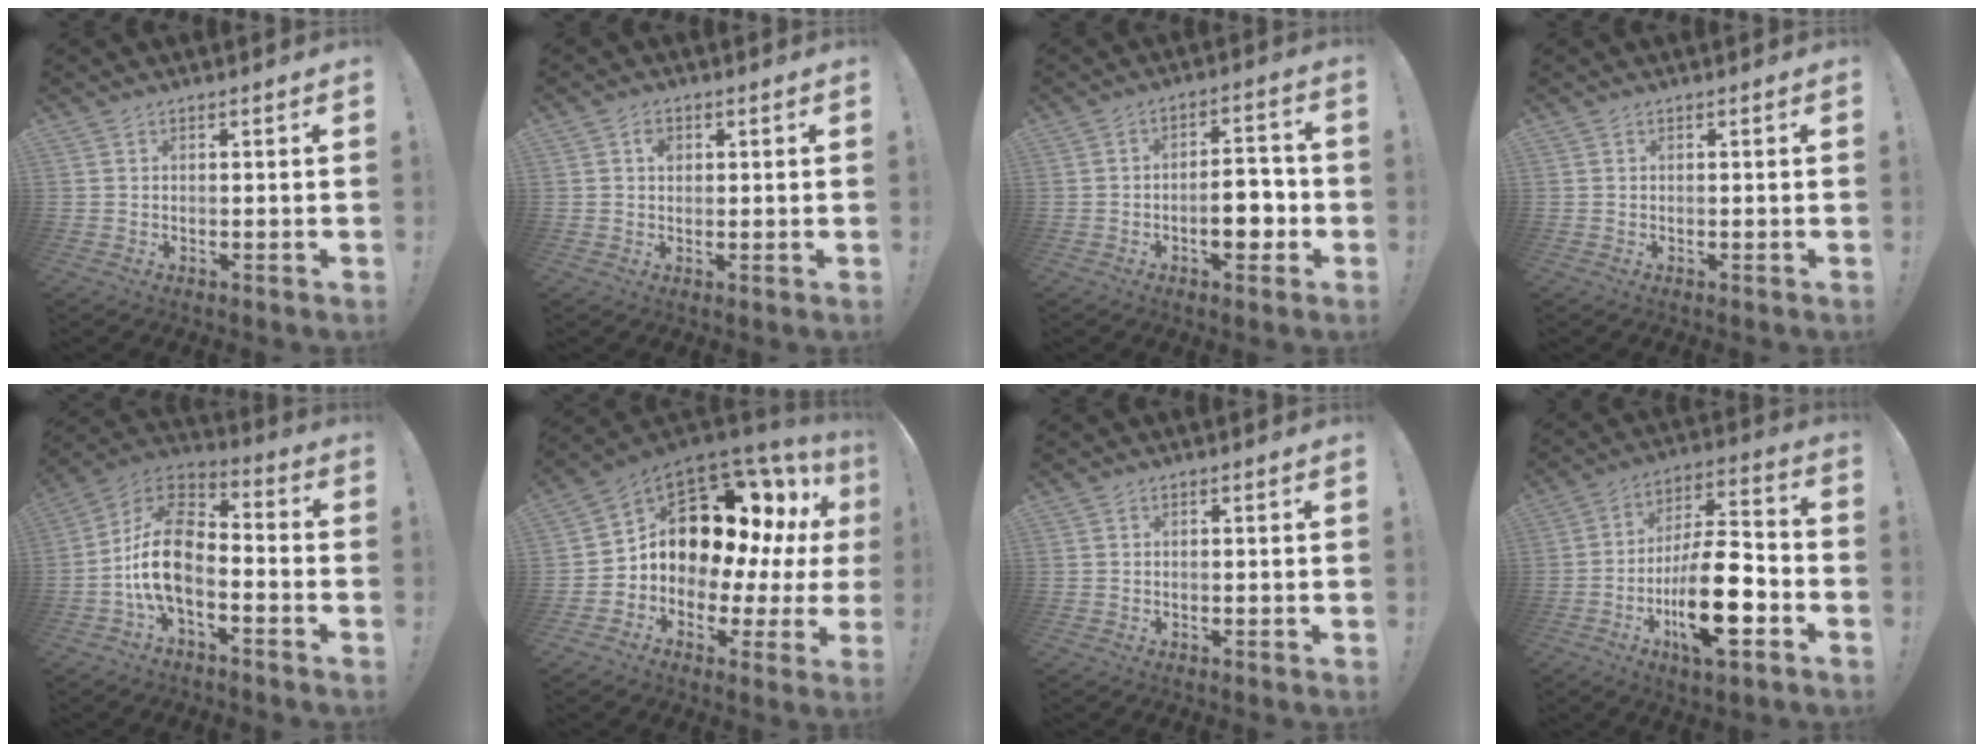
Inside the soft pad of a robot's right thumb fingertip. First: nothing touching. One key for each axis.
{"total": 2.7, "fx": 0.8, "fy": 2.1, "fz": 1.4, "tx": -0.012, "ty": 0.000, "tz": 0.010}
{"total": 9.6, "fx": -2.9, "fy": 4.8, "fz": 7.7, "tx": -0.096, "ty": 0.020, "tz": -0.048}
{"total": 0.0}
{"total": 15.0, "fx": -4.9, "fy": 8.8, "fz": 11.1, "tx": -0.193, "ty": 0.026, "tz": -0.081}
{"total": 15.9, "fx": 6.5, "fy": 10.1, "fz": 10.4, "tx": -0.140, "ty": -0.052, "tz": 0.139}
{"total": 0.0}
{"total": 19.2, "fx": -7.4, "fy": 7.1, "fz": 16.3, "tx": -0.276, "ty": 0.035, "tz": -0.116}